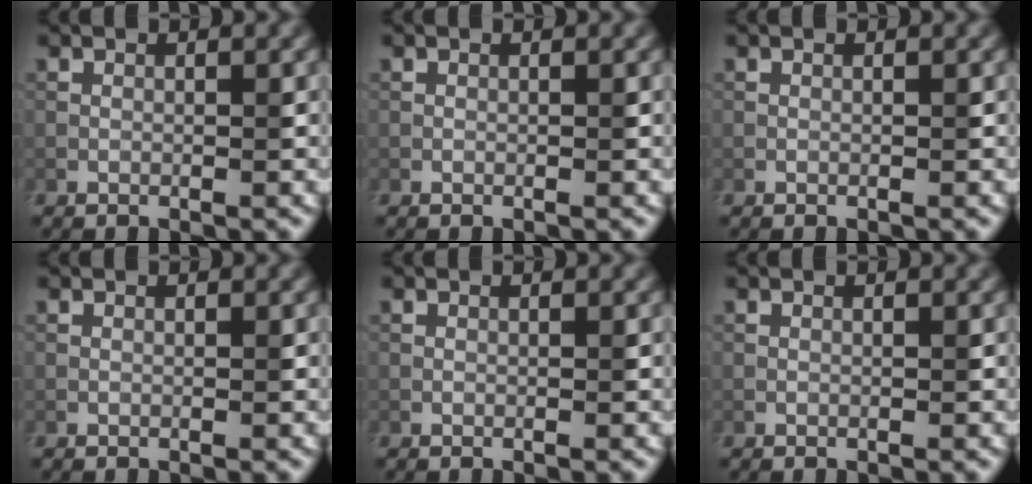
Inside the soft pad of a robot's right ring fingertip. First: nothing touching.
{"total": 0.0}
{"total": 0.0}
{"total": 0.0}
{"total": 0.0}
{"total": 0.0}